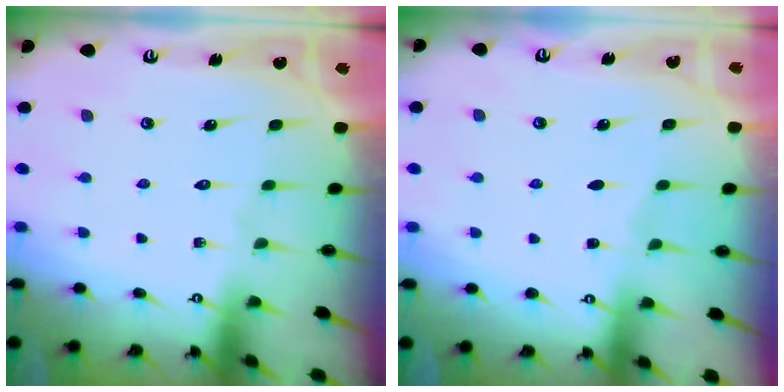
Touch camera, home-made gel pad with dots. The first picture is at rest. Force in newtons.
{"total": 2.5, "press": 2.5, "slide": 0.4}